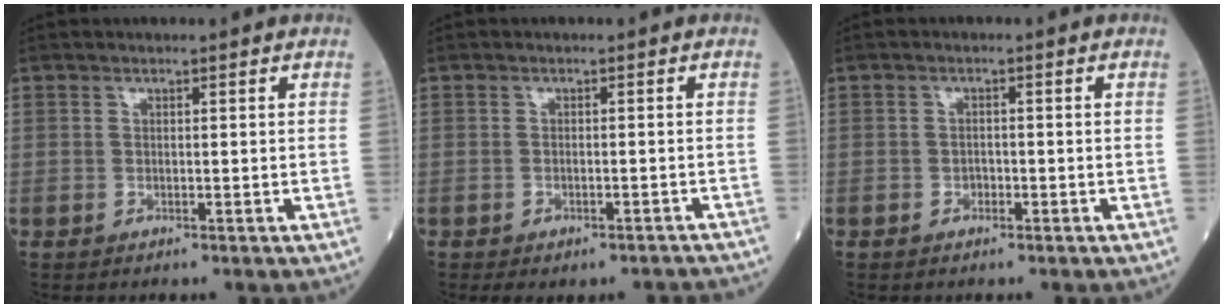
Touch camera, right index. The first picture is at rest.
{"total": 5.9, "force": [-4.9, 2.2, 2.3], "torque": [-0.023, 0.013, -0.055]}
{"total": 1.2, "force": [-0.6, 0.9, 0.5], "torque": [-0.005, 0.005, -0.009]}